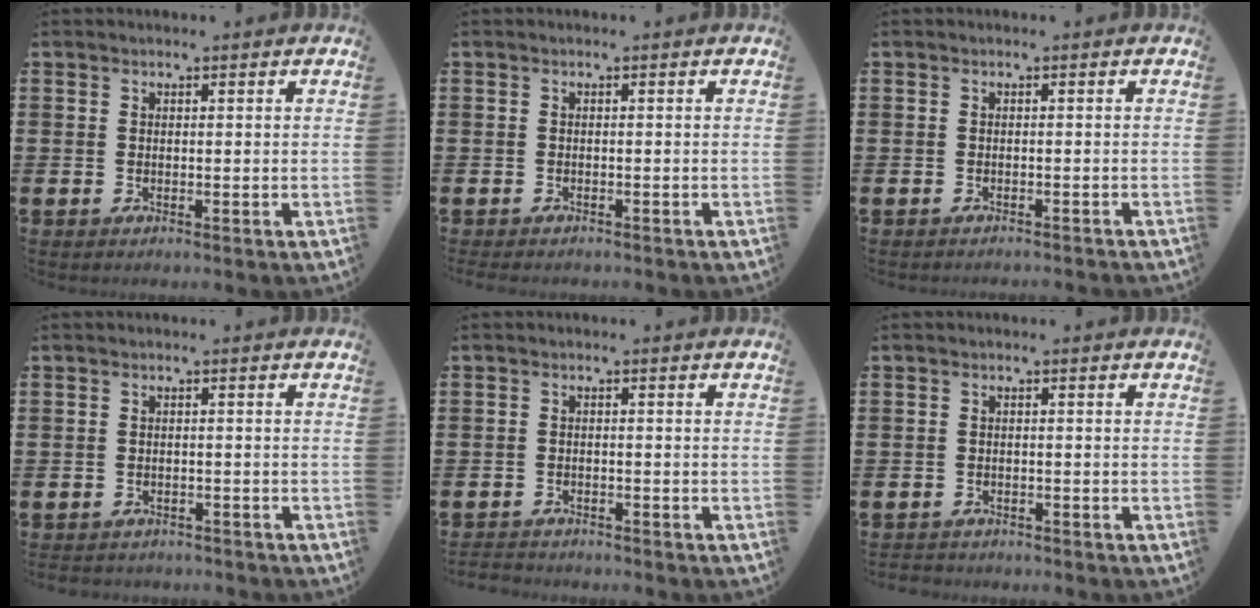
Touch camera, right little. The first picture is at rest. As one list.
[{"total": 0.5, "force": [-0.5, 0.1, 0.0], "torque": [-0.002, -0.002, -0.011]}, {"total": 0.6, "force": [-0.6, -0.1, 0.0], "torque": [0.000, -0.002, -0.013]}, {"total": 1.1, "force": [-1.0, 0.2, -0.1], "torque": [-0.002, 0.001, -0.023]}, {"total": 1.5, "force": [-1.5, 0.1, -0.1], "torque": [-0.002, 0.002, -0.033]}, {"total": 0.9, "force": [-0.9, 0.2, -0.1], "torque": [0.000, 0.002, -0.020]}]